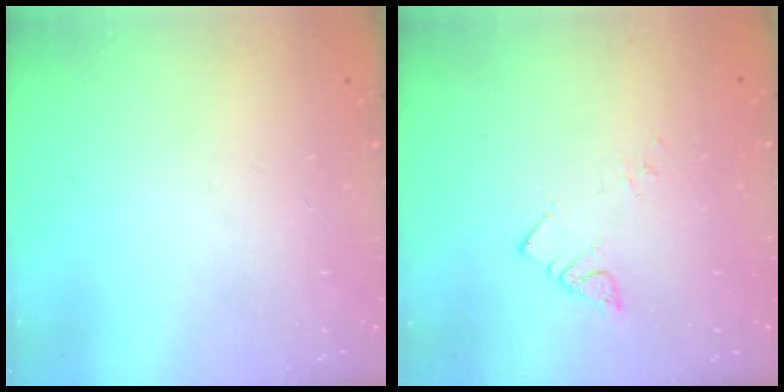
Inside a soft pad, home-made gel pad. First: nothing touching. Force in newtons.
{"total": 2.5, "press": 2.5, "slide": 0.3}